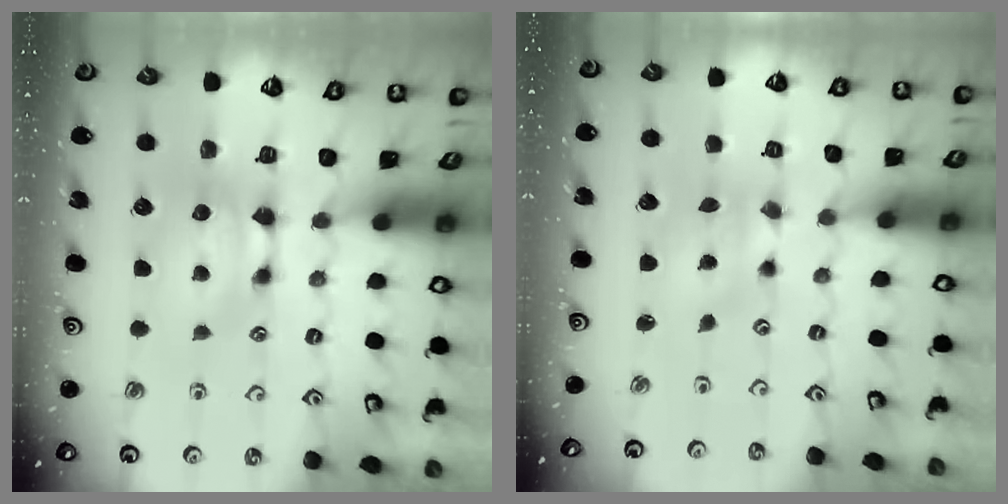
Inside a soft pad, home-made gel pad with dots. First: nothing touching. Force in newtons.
{"total": 1.7, "press": 1.3, "slide": 1.0}